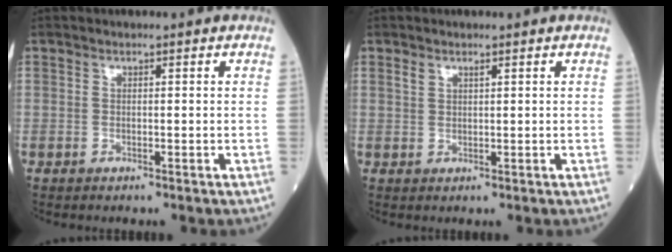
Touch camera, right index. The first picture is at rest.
{"total": 1.3, "force": [0.9, 0.5, 0.8], "torque": [-0.020, 0.010, 0.020]}